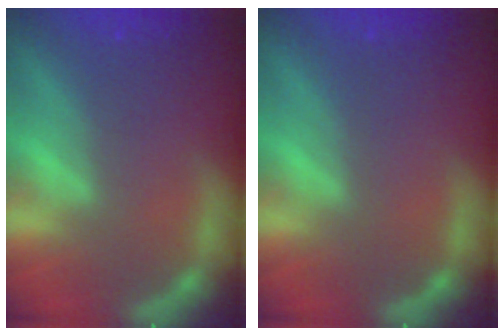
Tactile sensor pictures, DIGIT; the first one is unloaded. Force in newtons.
{"total": 0.0}